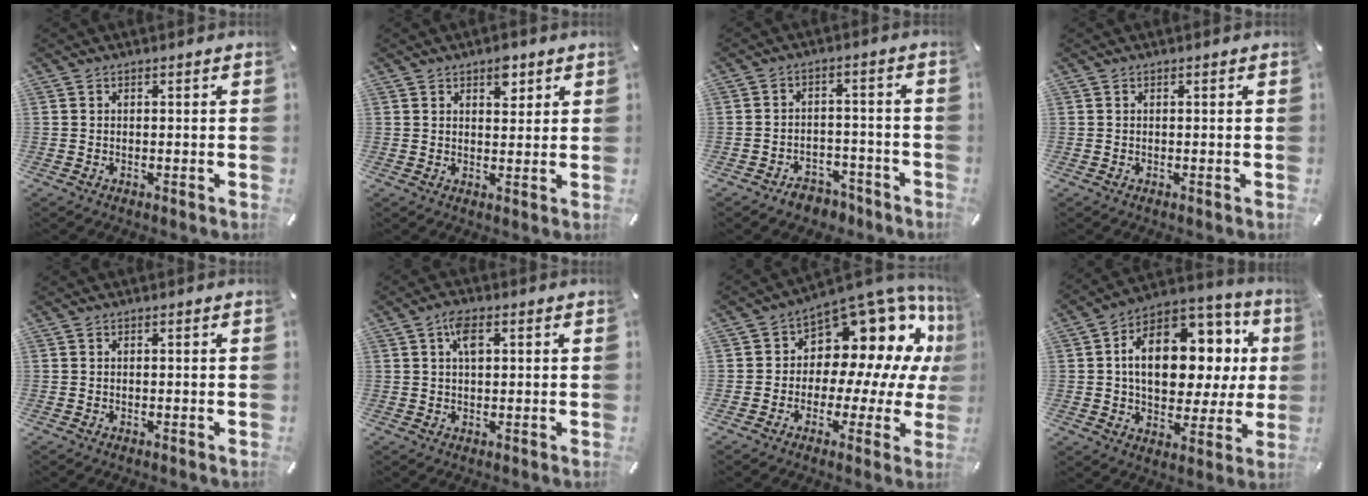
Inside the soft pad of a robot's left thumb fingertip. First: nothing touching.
{"total": 4.6, "force": [2.7, 2.7, 2.5], "torque": [-0.015, -0.011, 0.040]}
{"total": 5.6, "force": [-4.0, 3.4, 1.8], "torque": [-0.027, 0.023, -0.073]}
{"total": 0.0}
{"total": 0.0}
{"total": 4.2, "force": [1.5, 2.1, 3.3], "torque": [-0.056, 0.000, 0.020]}
{"total": 13.7, "force": [7.4, 8.2, 8.1], "torque": [-0.122, -0.082, 0.125]}
{"total": 18.5, "force": [3.3, 12.0, 13.7], "torque": [-0.215, -0.013, 0.056]}